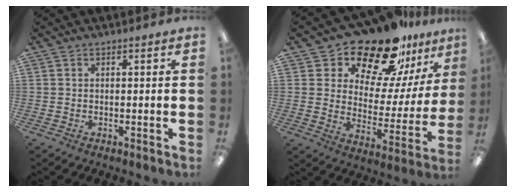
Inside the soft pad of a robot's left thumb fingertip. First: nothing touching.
{"total": 19.9, "force": [16.9, 7.1, 7.8], "torque": [-0.142, -0.129, 0.293]}